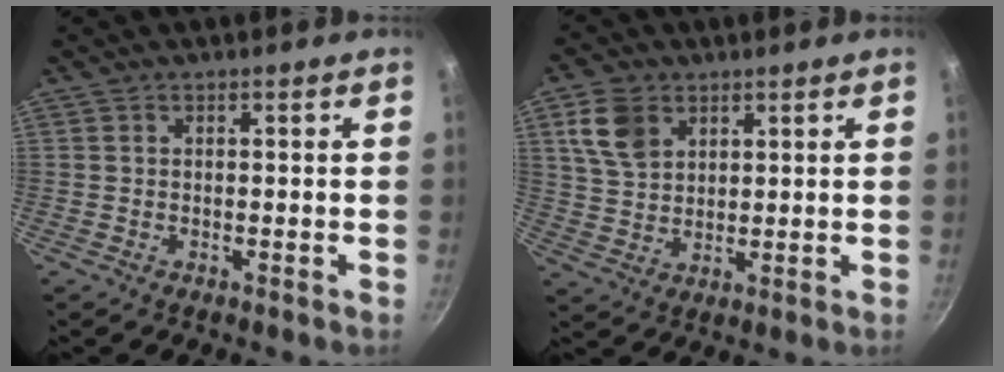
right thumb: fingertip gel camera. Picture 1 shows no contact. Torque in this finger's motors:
{"motor_torque": [1.05, 1.52, 0.69, 0.43, 0.28]}